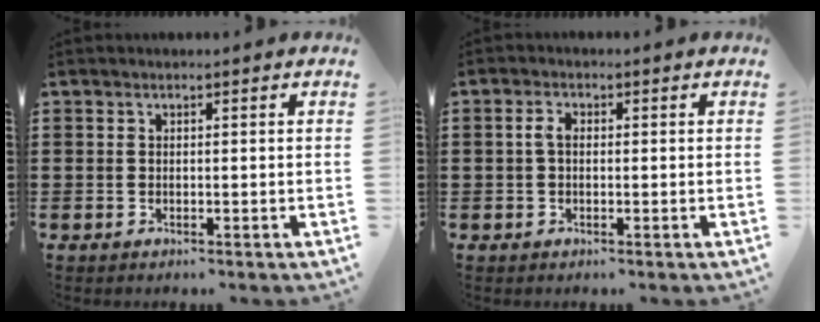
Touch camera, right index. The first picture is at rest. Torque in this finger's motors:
{"motor_torque": [0.36, -0.28, 0.09, 0.05]}